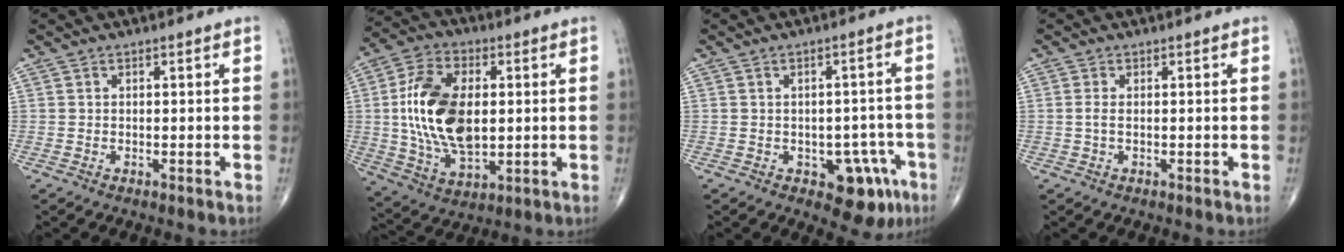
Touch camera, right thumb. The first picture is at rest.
{"total": 19.5, "force": [2.0, 10.9, 16.1], "torque": [-0.309, -0.007, 0.043]}
{"total": 8.4, "force": [-3.8, 4.9, 5.7], "torque": [-0.030, 0.021, -0.041]}
{"total": 1.3, "force": [0.1, 0.5, 1.2], "torque": [-0.032, -0.001, 0.003]}